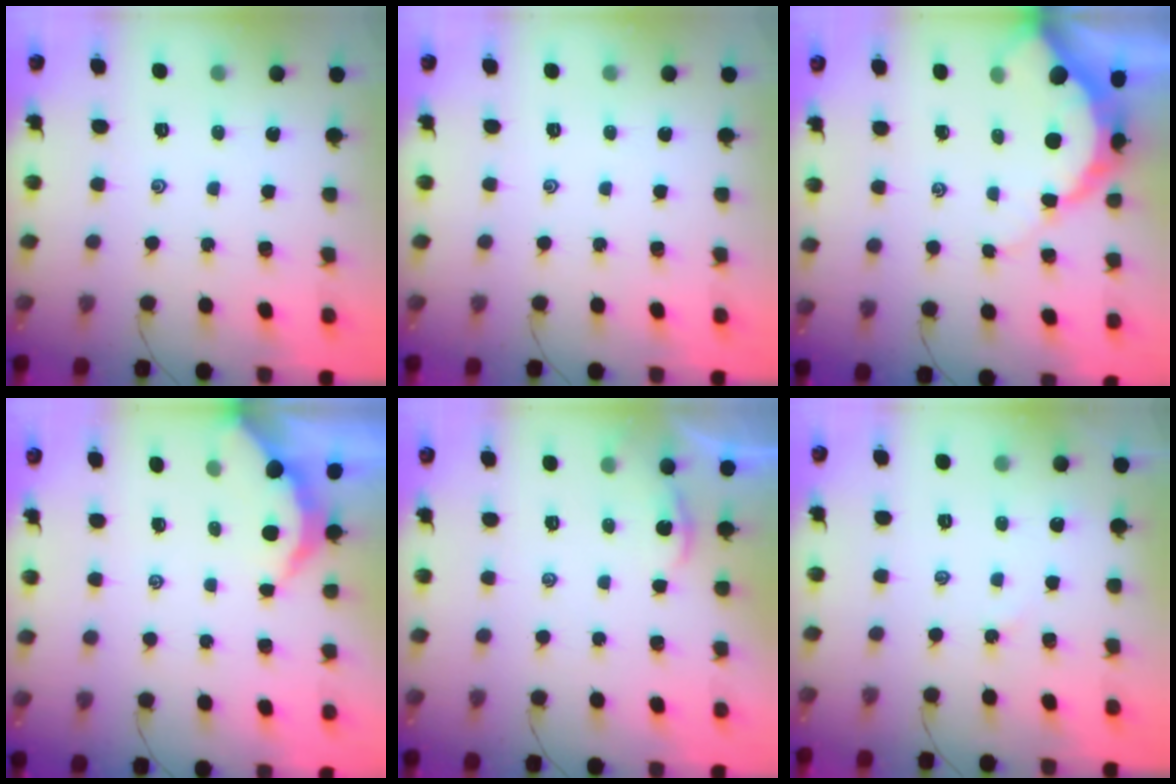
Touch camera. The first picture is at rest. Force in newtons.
{"total": 0.0}
{"total": 7.9, "press": 7.8, "slide": 0.8}
{"total": 2.4, "press": 2.4, "slide": 0.3}
{"total": 1.2, "press": 1.2, "slide": 0.1}
{"total": 3.0, "press": 2.9, "slide": 0.3}